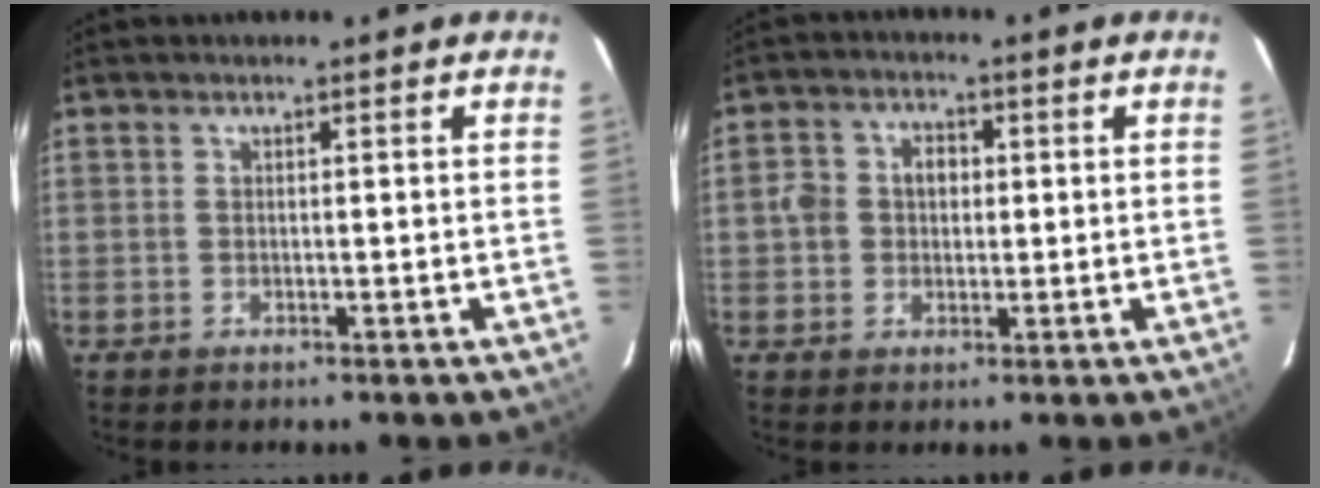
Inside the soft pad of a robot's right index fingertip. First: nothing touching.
{"total": 5.1, "force": [-0.1, 4.6, 2.1], "torque": [-0.042, 0.019, -0.004]}